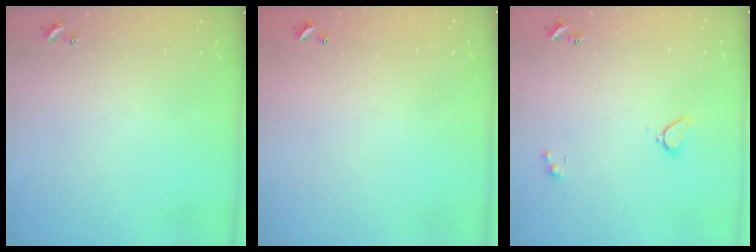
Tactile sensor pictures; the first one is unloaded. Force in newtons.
{"total": 2.9, "press": 2.9, "slide": 0.1}
{"total": 2.1, "press": 2.0, "slide": 0.5}